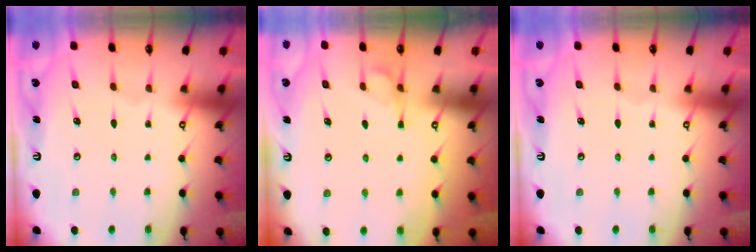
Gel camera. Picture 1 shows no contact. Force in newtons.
{"total": 1.5, "press": 0.9, "slide": 1.2}
{"total": 0.0}